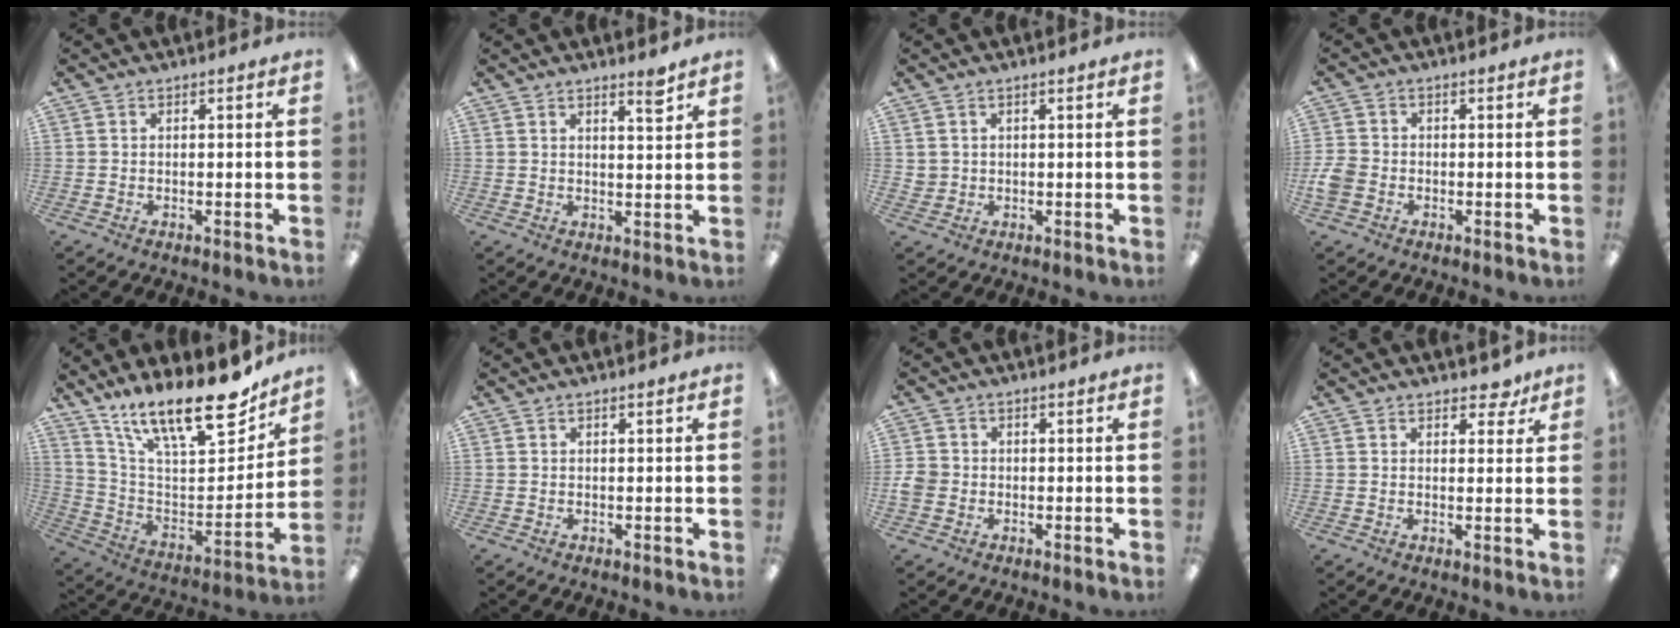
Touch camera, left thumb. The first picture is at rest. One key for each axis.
{"total": 3.5, "fx": 2.8, "fy": 0.2, "fz": 2.1, "tx": -0.023, "ty": -0.020, "tz": 0.043}
{"total": 1.8, "fx": 0.9, "fy": 1.5, "fz": 0.1, "tx": -0.005, "ty": 0.002, "tz": 0.016}
{"total": 4.1, "fx": -1.3, "fy": 3.2, "fz": 2.2, "tx": -0.046, "ty": 0.005, "tz": -0.024}
{"total": 20.8, "fx": 15.8, "fy": 6.1, "fz": 12.1, "tx": -0.192, "ty": -0.116, "tz": 0.270}
{"total": 0.5, "fx": 0.3, "fy": 0.0, "fz": 0.4, "tx": -0.007, "ty": 0.000, "tz": 0.006}
{"total": 3.1, "fx": -0.6, "fy": 2.8, "fz": 1.1, "tx": -0.017, "ty": 0.007, "tz": -0.010}
{"total": 4.0, "fx": 2.8, "fy": 2.1, "fz": 1.8, "tx": -0.008, "ty": -0.011, "tz": 0.046}